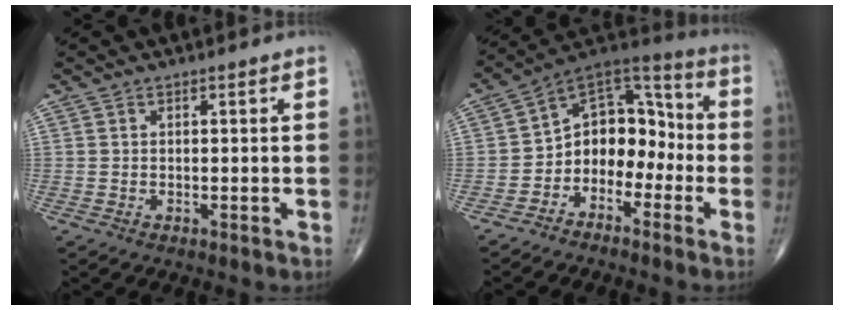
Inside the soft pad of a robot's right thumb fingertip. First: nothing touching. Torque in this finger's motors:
{"motor_torque": [-0.01, 0.19, 0.11, -0.02, 0.12]}